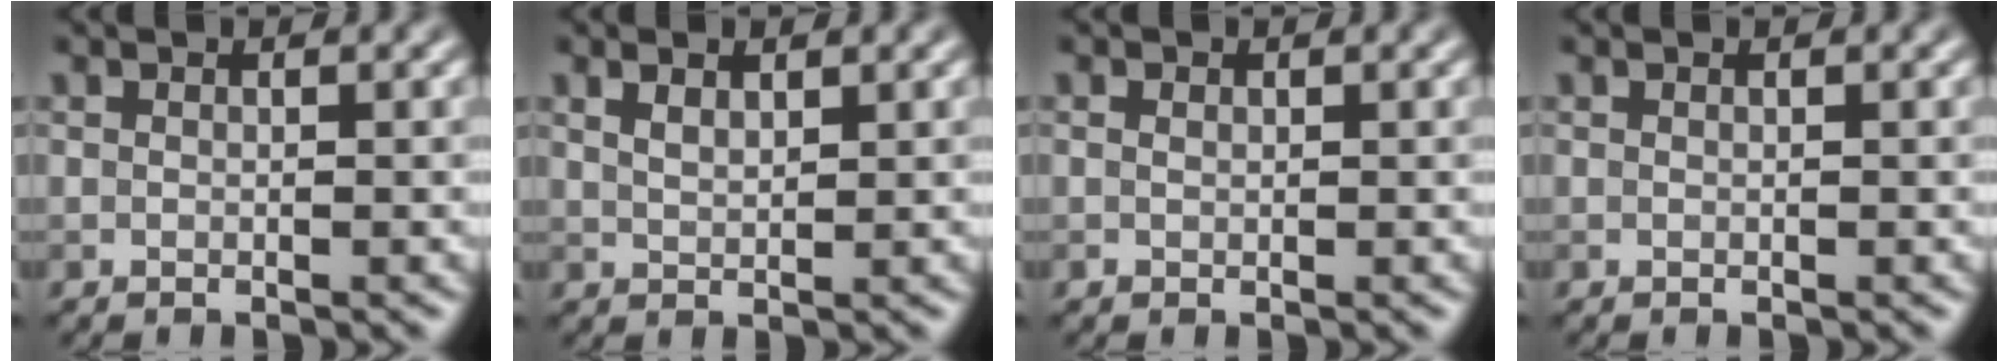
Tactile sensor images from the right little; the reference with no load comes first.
{"total": 1.7, "force": [1.1, 0.6, 1.2], "torque": [-0.025, 0.001, 0.024]}
{"total": 0.6, "force": [0.1, 0.5, 0.2], "torque": [-0.006, -0.002, 0.001]}
{"total": 0.0}